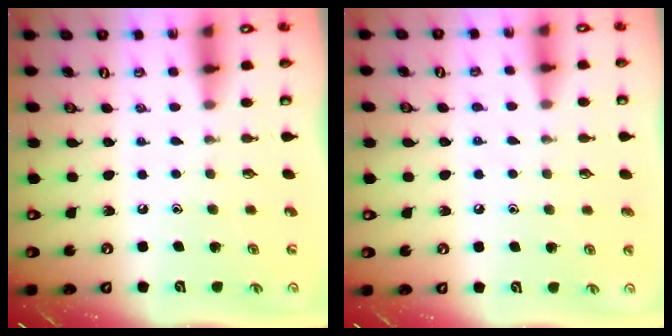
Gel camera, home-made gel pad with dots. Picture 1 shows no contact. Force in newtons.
{"total": 4.9, "press": 4.9, "slide": 0.5}